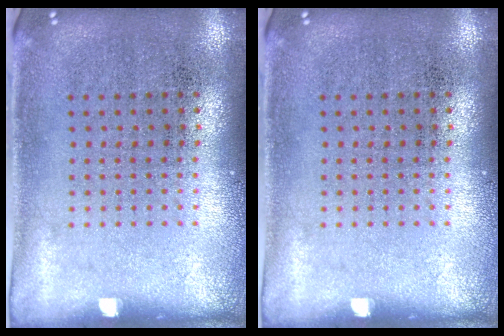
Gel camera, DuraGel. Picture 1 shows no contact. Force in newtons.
{"total": 0.0}